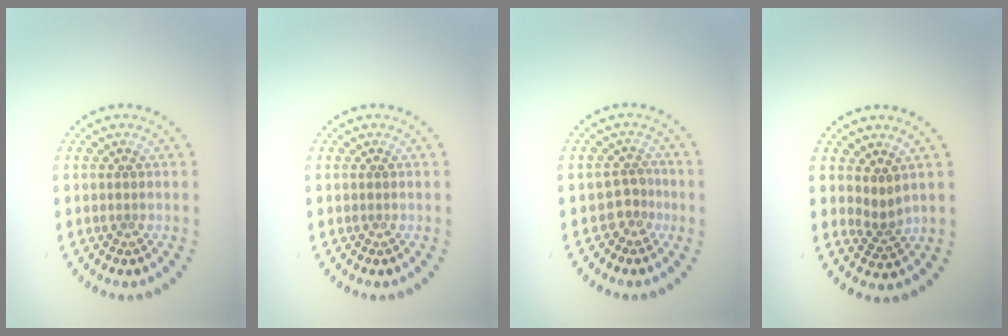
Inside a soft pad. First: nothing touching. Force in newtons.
{"total": 0.0}
{"total": 1.9, "press": 1.4, "slide": 1.3}
{"total": 2.0, "press": 1.4, "slide": 1.4}